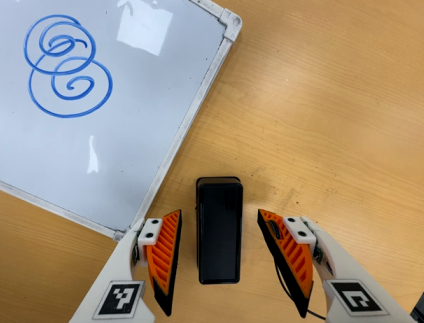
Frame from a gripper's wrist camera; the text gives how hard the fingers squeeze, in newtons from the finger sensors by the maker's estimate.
{"total": 0.0}